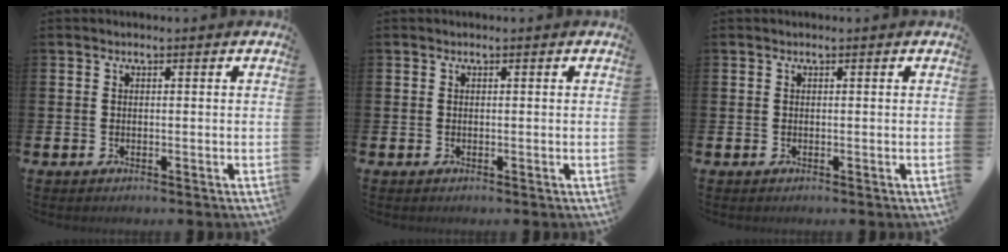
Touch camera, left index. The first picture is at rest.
{"total": 0.0}
{"total": 0.0}